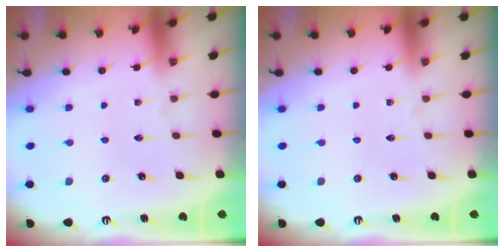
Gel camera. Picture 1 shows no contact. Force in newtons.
{"total": 0.0}